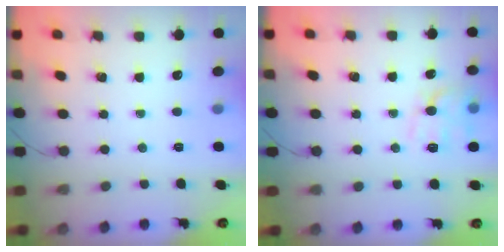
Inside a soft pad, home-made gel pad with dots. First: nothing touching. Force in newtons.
{"total": 12.0, "press": 12.0, "slide": 0.1}